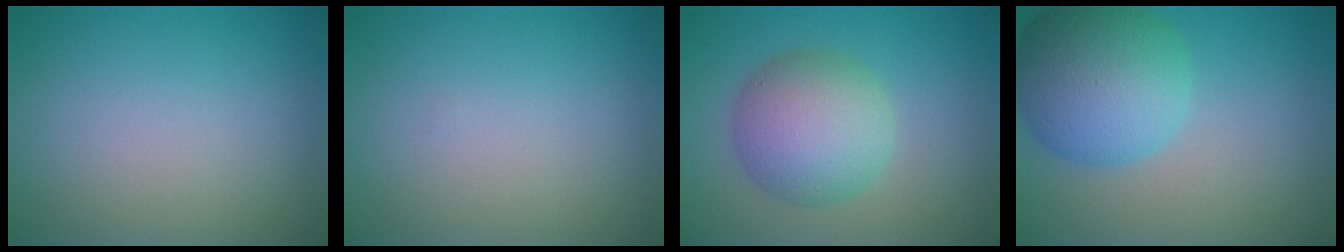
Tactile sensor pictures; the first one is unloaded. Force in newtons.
{"total": 0.0}
{"total": 6.3, "press": 6.3, "slide": 0.1}
{"total": 8.4, "press": 8.4, "slide": 0.2}